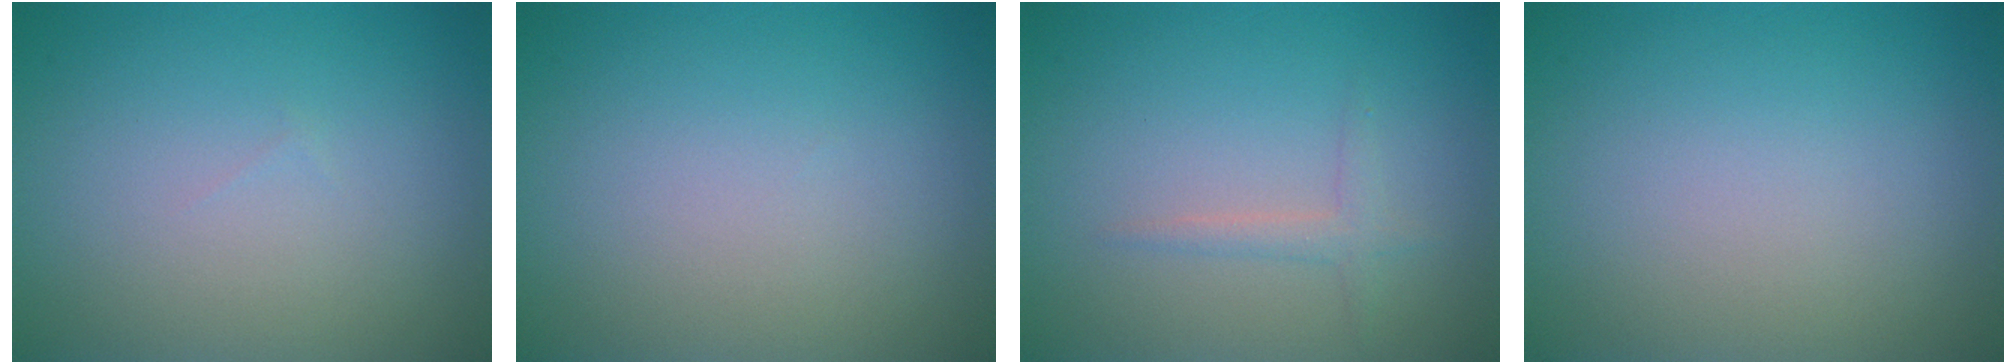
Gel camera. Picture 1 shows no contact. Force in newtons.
{"total": 0.0}
{"total": 1.3, "press": 1.3, "slide": 0.1}
{"total": 0.0}